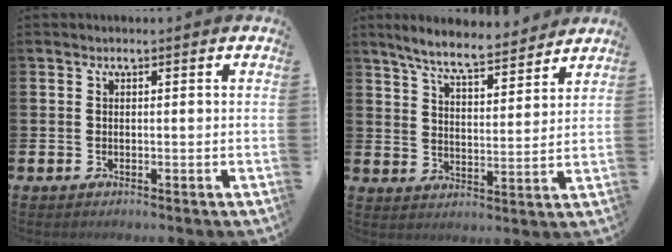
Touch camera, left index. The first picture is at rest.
{"total": 7.4, "force": [6.9, 0.9, 2.6], "torque": [-0.069, -0.040, 0.119]}